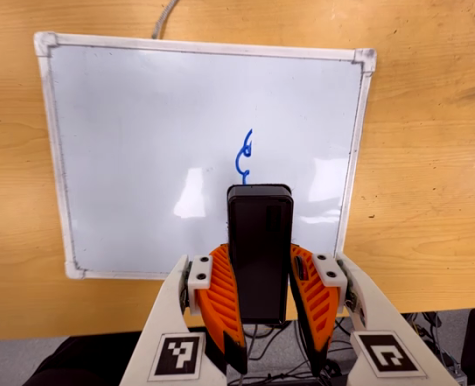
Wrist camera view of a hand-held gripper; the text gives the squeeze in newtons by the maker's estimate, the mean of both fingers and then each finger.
{"total": 9.4, "left": 7.0, "right": 11.8}